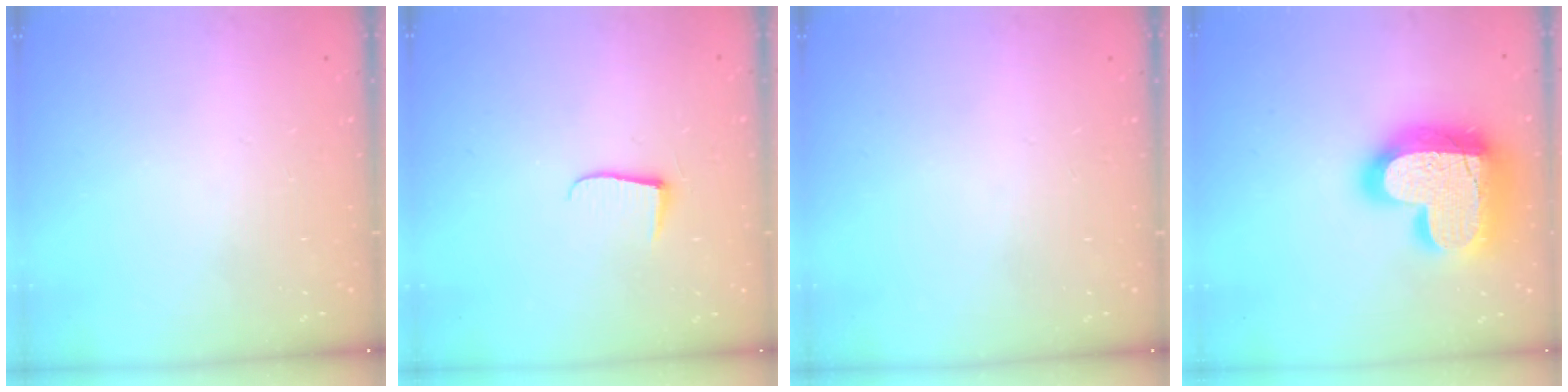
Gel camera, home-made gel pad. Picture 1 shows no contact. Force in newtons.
{"total": 5.1, "press": 5.0, "slide": 0.6}
{"total": 0.0}
{"total": 26.4, "press": 26.3, "slide": 2.0}